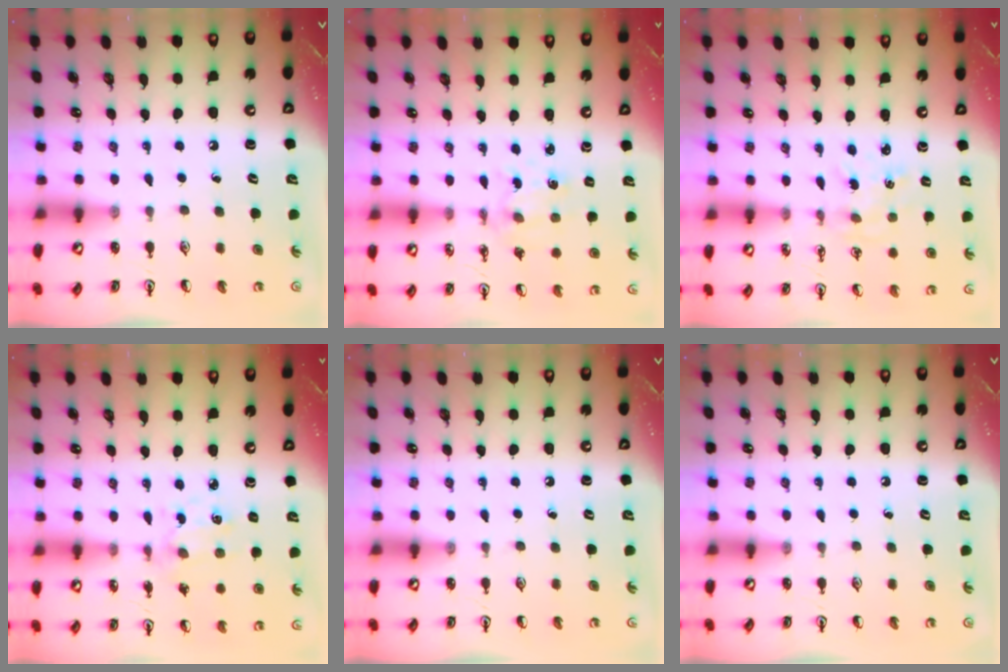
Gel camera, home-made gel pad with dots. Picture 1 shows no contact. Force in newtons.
{"total": 2.0, "press": 2.0, "slide": 0.3}
{"total": 0.8, "press": 0.8, "slide": 0.2}
{"total": 1.9, "press": 1.9, "slide": 0.2}
{"total": 0.0}
{"total": 0.0}